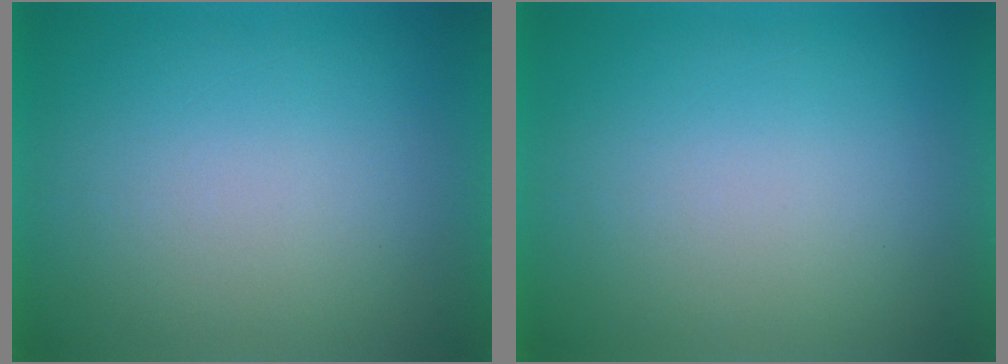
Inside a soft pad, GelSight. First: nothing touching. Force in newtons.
{"total": 0.0}